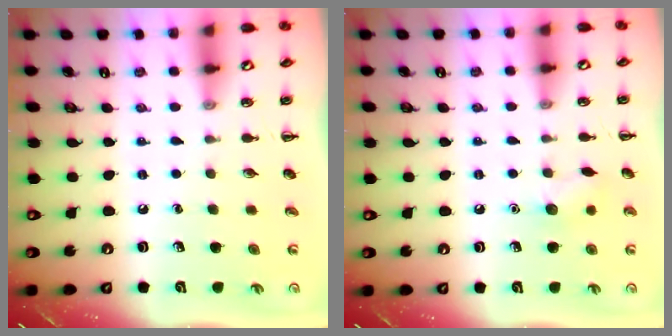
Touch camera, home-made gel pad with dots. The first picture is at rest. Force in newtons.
{"total": 6.6, "press": 6.5, "slide": 1.4}